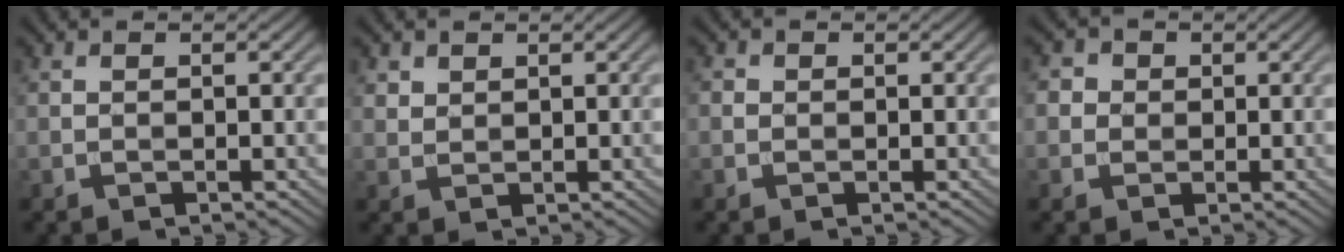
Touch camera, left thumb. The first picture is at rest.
{"total": 1.6, "force": [1.1, 1.0, 0.5], "torque": [-0.014, 0.000, 0.026]}
{"total": 0.9, "force": [-0.1, 0.9, 0.2], "torque": [-0.003, -0.002, -0.005]}
{"total": 2.6, "force": [0.5, 2.4, 0.7], "torque": [-0.019, -0.001, 0.001]}